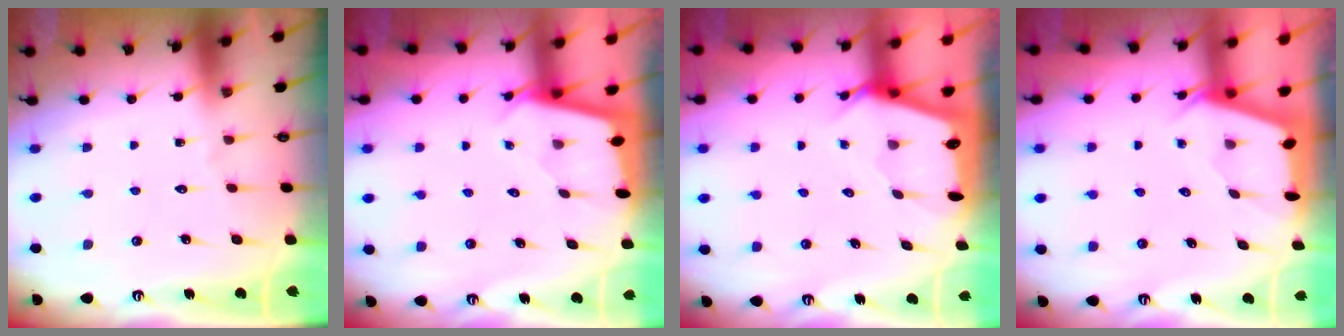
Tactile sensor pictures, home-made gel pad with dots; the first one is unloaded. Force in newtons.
{"total": 1.7, "press": 1.7, "slide": 0.1}
{"total": 2.3, "press": 2.3, "slide": 0.2}
{"total": 2.0, "press": 2.0, "slide": 0.3}